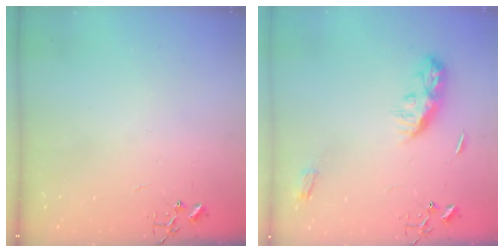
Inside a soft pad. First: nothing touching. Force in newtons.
{"total": 9.9, "press": 9.9, "slide": 0.0}